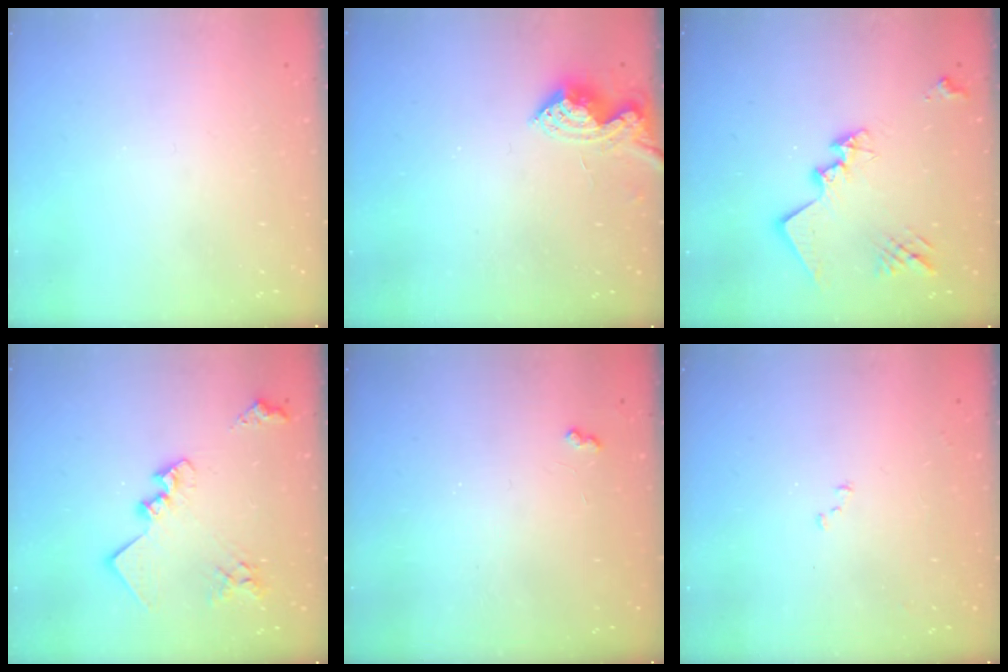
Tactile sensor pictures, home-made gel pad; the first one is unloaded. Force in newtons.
{"total": 8.3, "press": 8.3, "slide": 0.3}
{"total": 15.2, "press": 15.2, "slide": 0.4}
{"total": 17.5, "press": 17.4, "slide": 1.2}
{"total": 2.9, "press": 2.9, "slide": 0.5}
{"total": 9.2, "press": 9.2, "slide": 0.8}